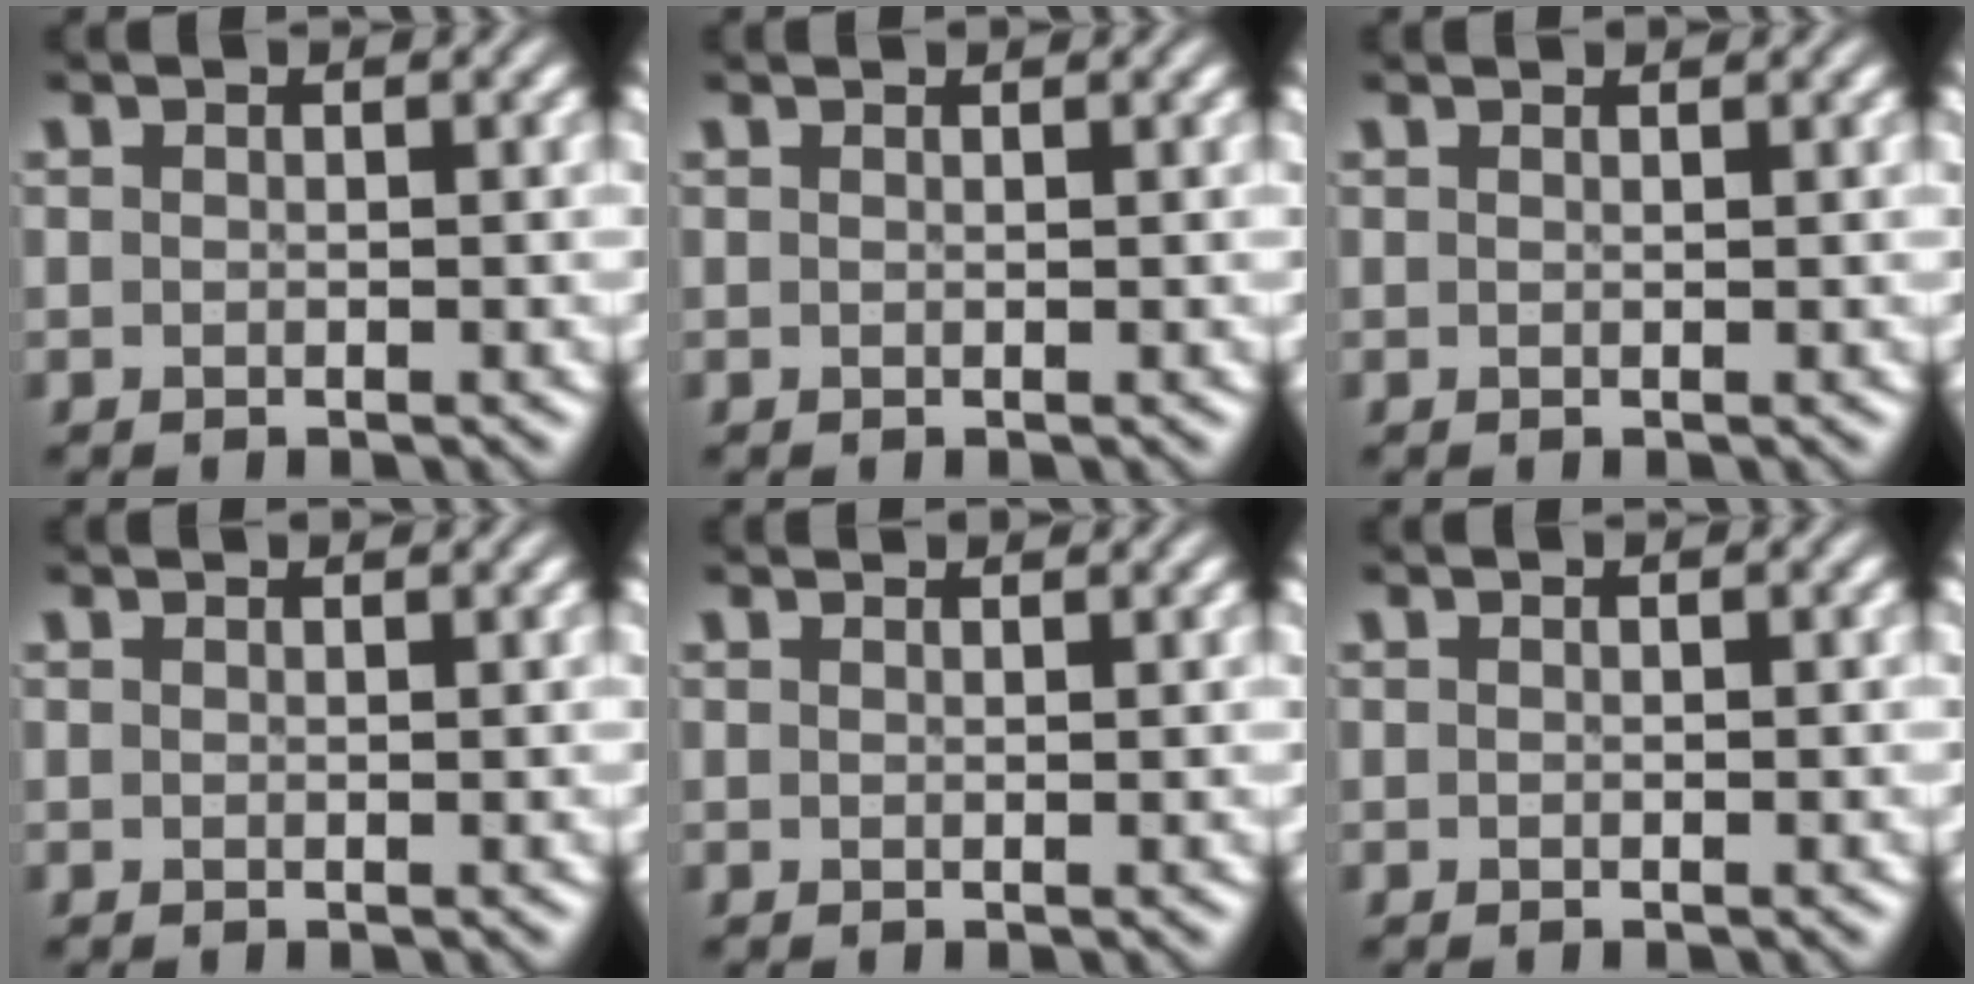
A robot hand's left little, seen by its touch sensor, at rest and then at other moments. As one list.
[{"total": 1.0, "force": [1.0, 0.1, 0.2], "torque": [-0.007, -0.004, 0.008]}, {"total": 1.4, "force": [1.3, 0.1, 0.3], "torque": [-0.010, -0.003, 0.012]}, {"total": 1.0, "force": [1.0, 0.1, 0.2], "torque": [-0.006, -0.004, 0.008]}, {"total": 1.7, "force": [1.6, 0.2, 0.4], "torque": [-0.011, -0.001, 0.015]}, {"total": 0.0}]